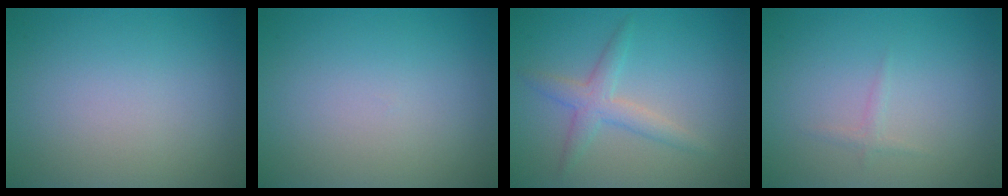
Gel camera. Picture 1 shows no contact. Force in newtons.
{"total": 0.0}
{"total": 2.6, "press": 2.6, "slide": 0.2}
{"total": 0.7, "press": 0.7, "slide": 0.0}